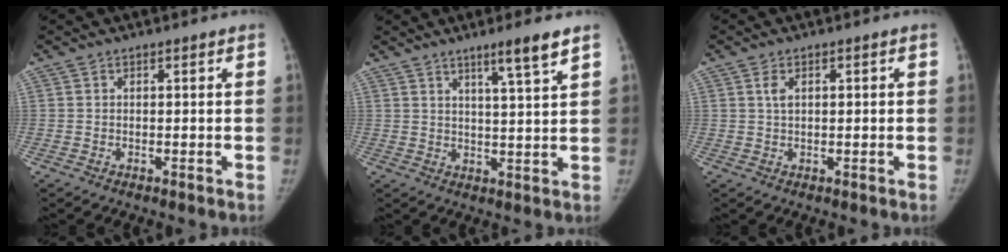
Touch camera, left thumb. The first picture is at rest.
{"total": 6.3, "force": [4.1, -0.4, 4.7], "torque": [-0.073, -0.029, 0.069]}
{"total": 2.1, "force": [0.5, 1.2, 1.6], "torque": [-0.028, 0.009, 0.009]}